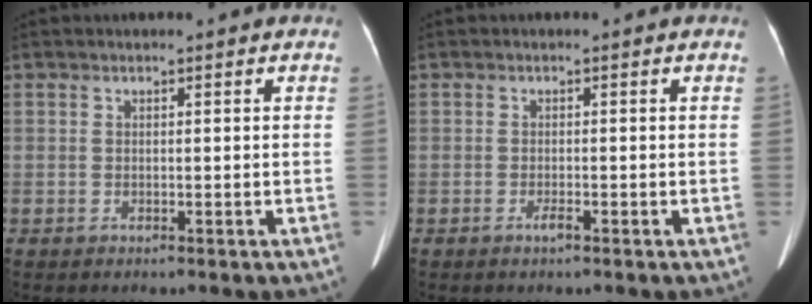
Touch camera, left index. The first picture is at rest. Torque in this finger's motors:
{"motor_torque": [0.31, 0.13, 0.03, 0.03]}